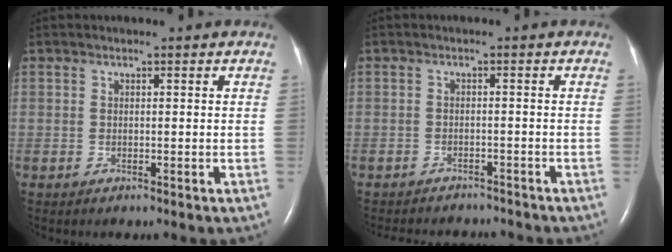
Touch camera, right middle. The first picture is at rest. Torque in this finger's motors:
{"motor_torque": [0.19, -0.21, 0.03, 0.01]}